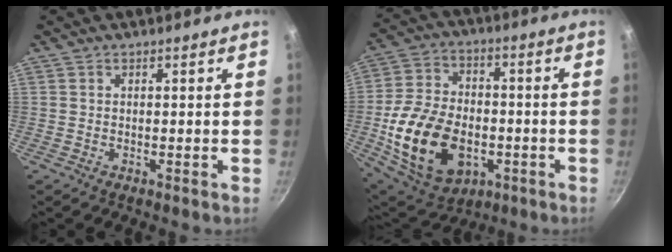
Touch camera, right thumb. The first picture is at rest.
{"total": 21.9, "force": [-5.1, 14.4, 15.7], "torque": [-0.286, 0.020, -0.075]}